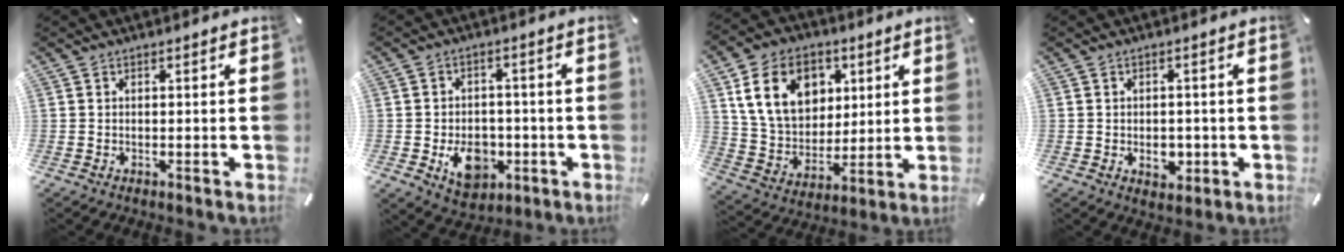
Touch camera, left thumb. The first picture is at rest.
{"total": 10.4, "force": [-2.8, 7.9, 6.2], "torque": [-0.085, 0.011, -0.045]}
{"total": 16.2, "force": [5.6, 12.6, 8.6], "torque": [-0.176, -0.002, 0.105]}
{"total": 4.4, "force": [-0.9, 3.4, 2.7], "torque": [-0.021, -0.005, -0.017]}